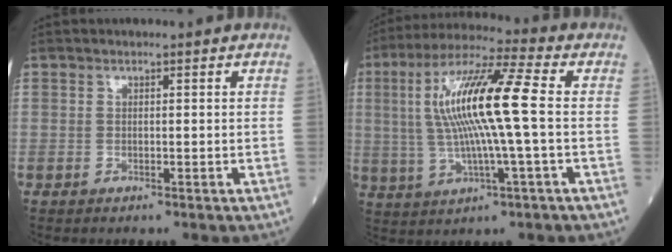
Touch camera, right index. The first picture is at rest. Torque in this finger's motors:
{"motor_torque": [1.66, -0.31, 0.97, 0.21]}